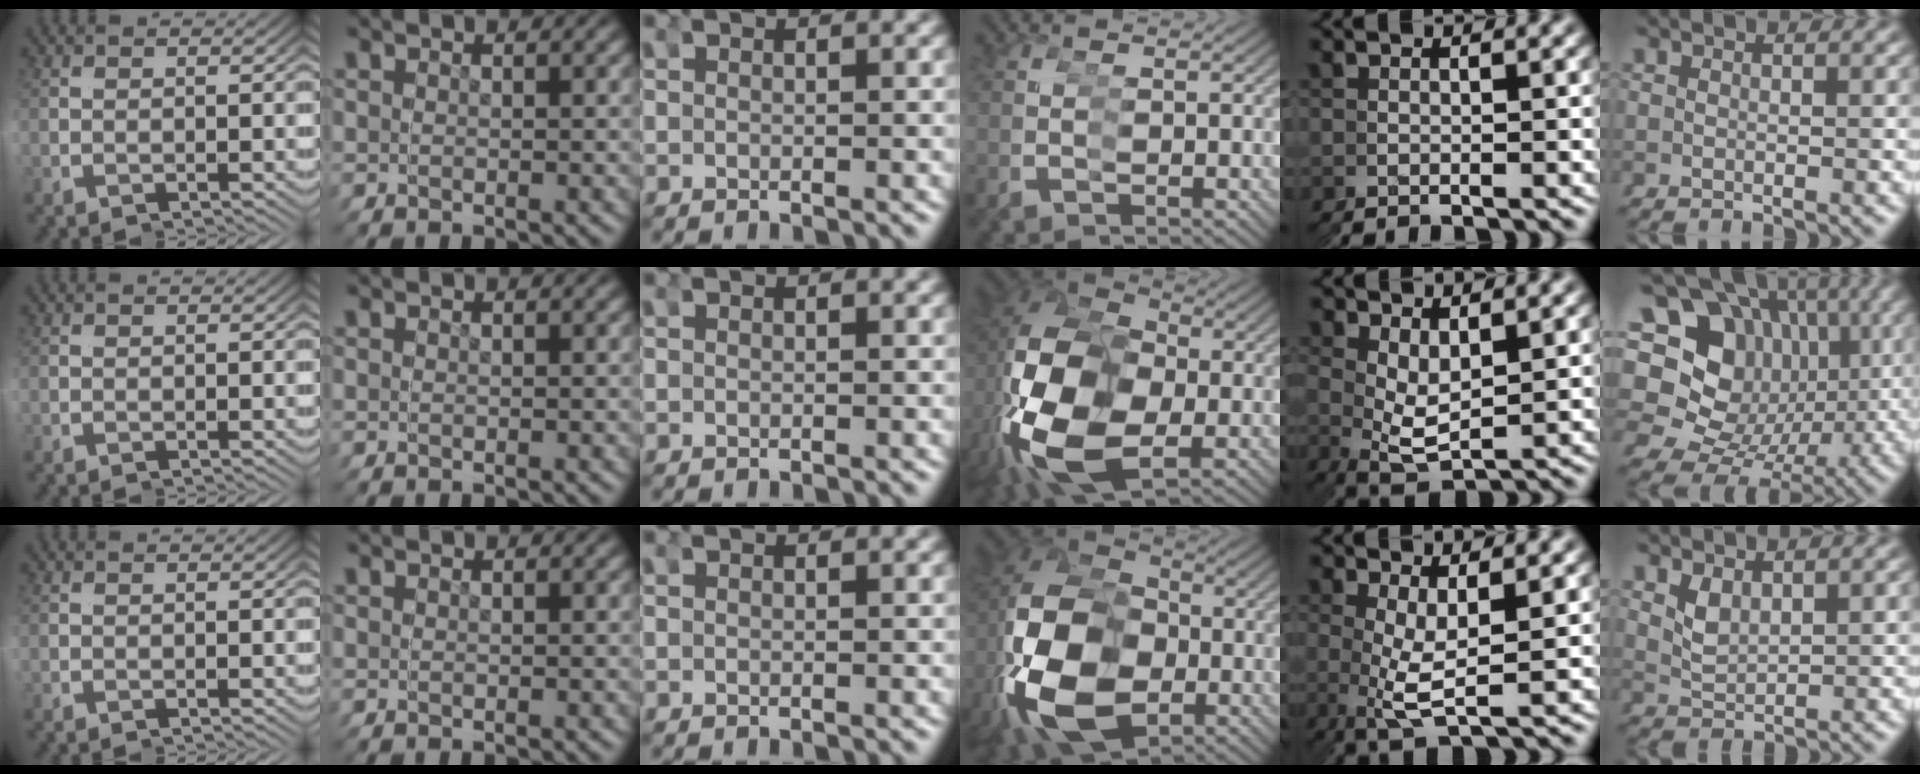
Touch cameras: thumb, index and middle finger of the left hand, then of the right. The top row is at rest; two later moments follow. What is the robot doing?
{"motion": "grasp_and_lifting", "object": "scissors"}